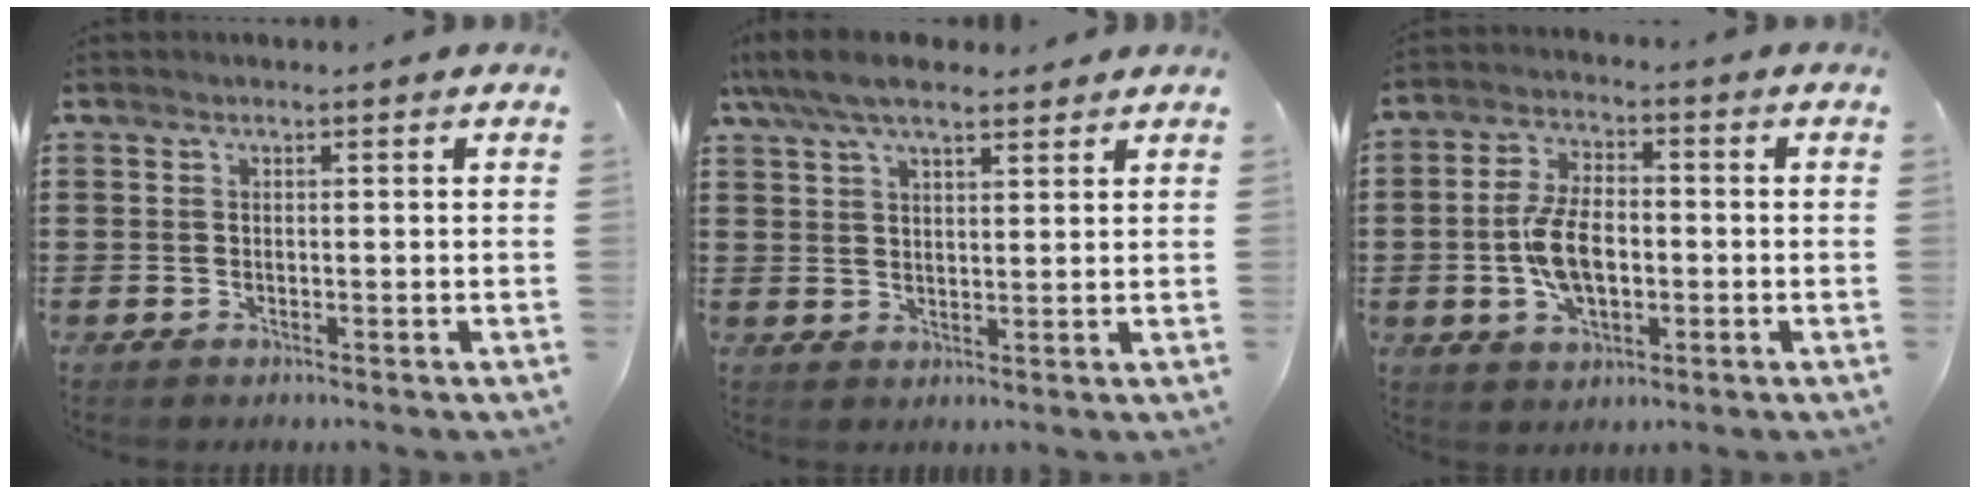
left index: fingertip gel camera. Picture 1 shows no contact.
{"total": 7.1, "force": [5.6, 2.2, 3.8], "torque": [-0.088, -0.004, 0.103]}
{"total": 7.9, "force": [-1.1, 4.2, 6.6], "torque": [-0.151, 0.002, -0.026]}